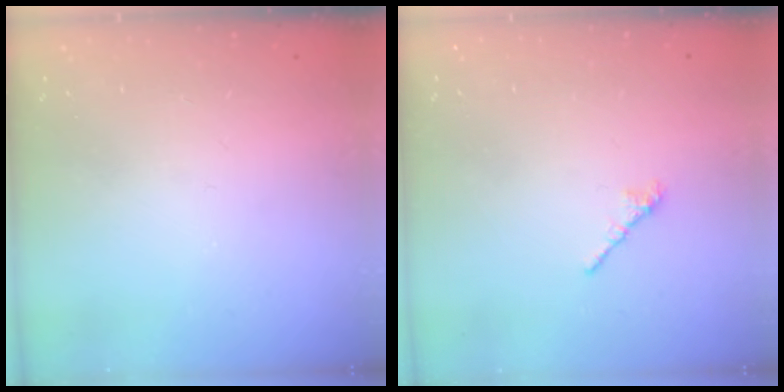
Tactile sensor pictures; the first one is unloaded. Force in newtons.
{"total": 2.4, "press": 2.3, "slide": 0.7}